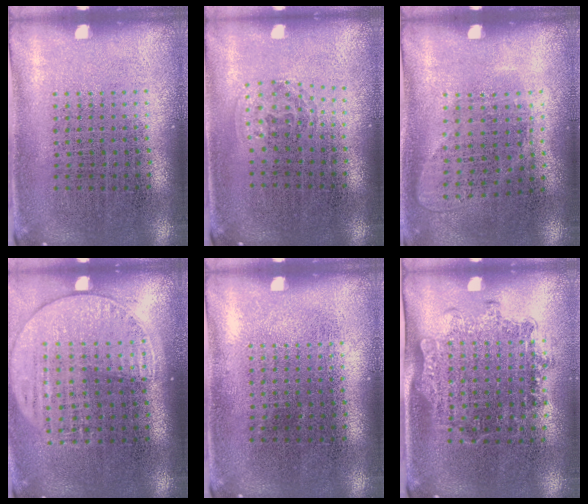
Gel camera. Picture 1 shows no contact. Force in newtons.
{"total": 1.0, "press": 0.6, "slide": 0.8}
{"total": 1.0, "press": 0.8, "slide": 0.5}
{"total": 1.5, "press": 1.4, "slide": 0.6}
{"total": 0.0}
{"total": 1.4, "press": 1.1, "slide": 0.8}